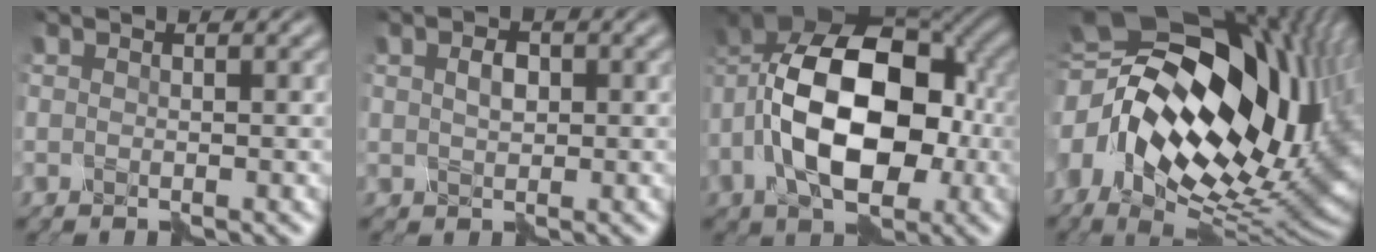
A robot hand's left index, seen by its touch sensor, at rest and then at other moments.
{"total": 1.7, "force": [0.2, 1.2, 1.2], "torque": [-0.025, 0.001, 0.003]}
{"total": 12.9, "force": [-2.0, 7.6, 10.2], "torque": [-0.158, 0.016, -0.050]}
{"total": 20.1, "force": [1.5, 11.6, 16.4], "torque": [-0.313, -0.007, 0.034]}